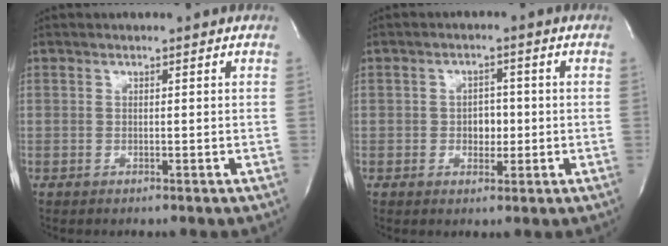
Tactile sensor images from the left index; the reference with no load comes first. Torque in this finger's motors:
{"motor_torque": [-0.11, -0.04, -0.05, 0.00]}